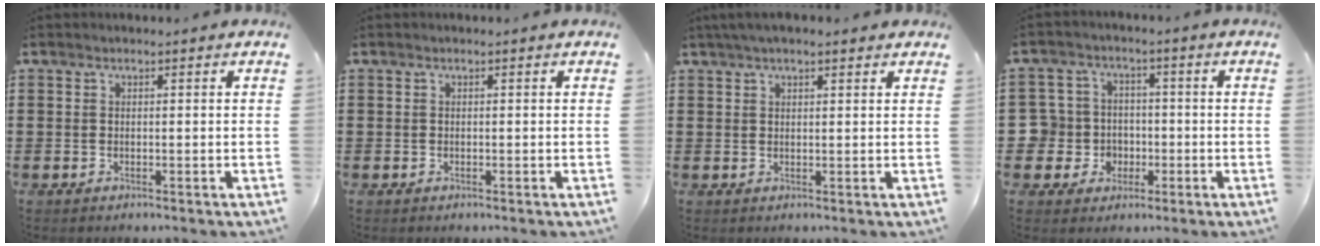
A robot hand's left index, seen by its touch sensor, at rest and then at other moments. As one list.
[{"total": 0.0}, {"total": 2.7, "force": [2.0, 0.6, 1.7], "torque": [-0.037, 0.007, 0.037]}, {"total": 6.4, "force": [-1.0, 6.3, 0.6], "torque": [-0.052, 0.007, -0.018]}]